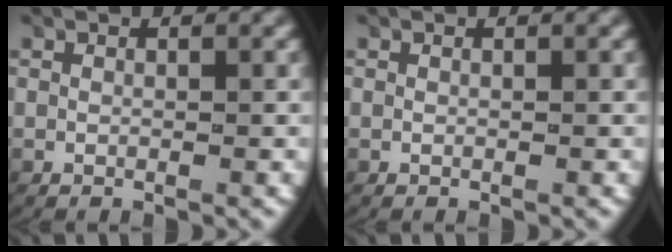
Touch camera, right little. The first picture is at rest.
{"total": 0.0}